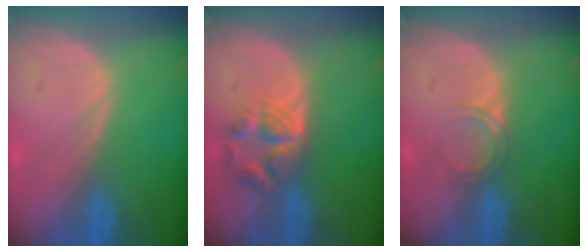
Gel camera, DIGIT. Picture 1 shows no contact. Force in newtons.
{"total": 5.7, "press": 4.8, "slide": 3.1}
{"total": 2.0, "press": 2.0, "slide": 0.2}